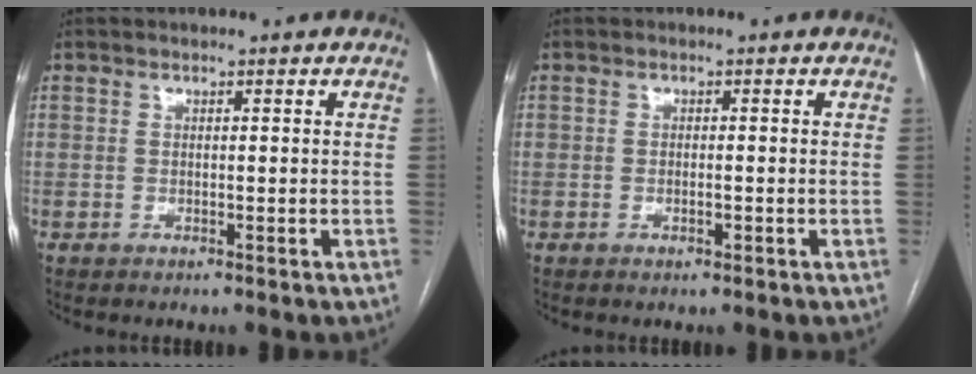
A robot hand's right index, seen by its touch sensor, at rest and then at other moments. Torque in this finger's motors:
{"motor_torque": [-0.14, -0.04, -0.02, -0.01]}